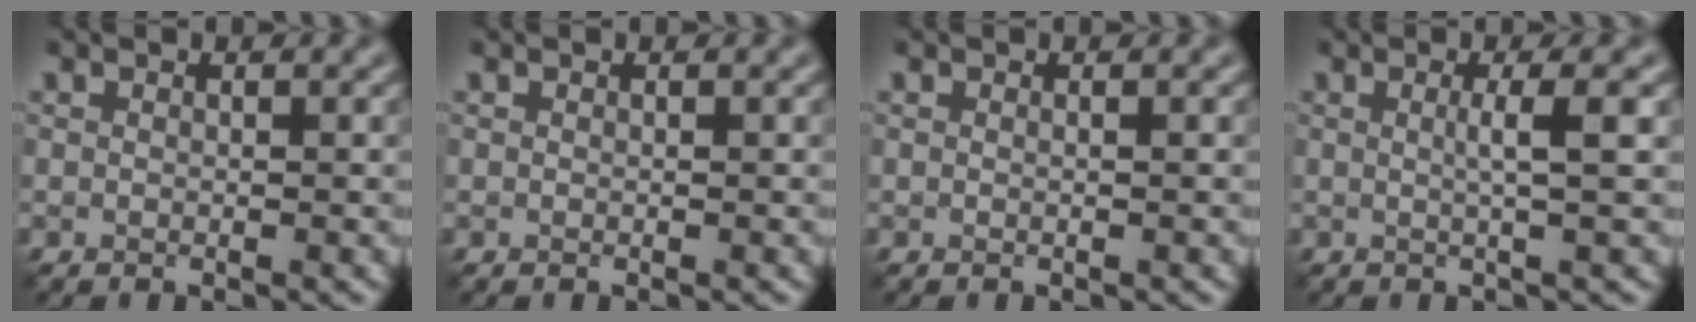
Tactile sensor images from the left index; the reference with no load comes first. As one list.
[{"total": 0.0}, {"total": 0.0}, {"total": 2.5, "force": [0.2, 0.5, 2.4], "torque": [-0.039, 0.003, -0.004]}]